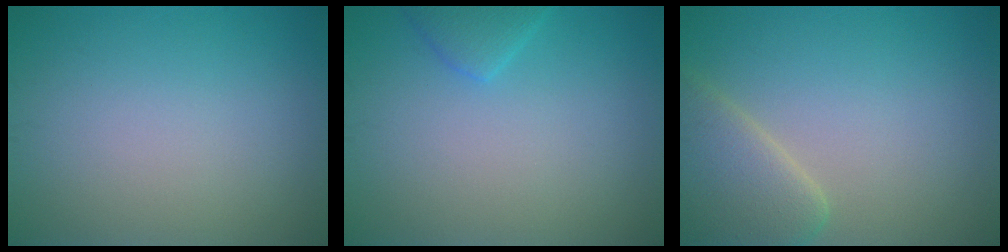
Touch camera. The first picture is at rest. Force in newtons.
{"total": 1.8, "press": 1.8, "slide": 0.1}
{"total": 4.8, "press": 4.8, "slide": 0.5}